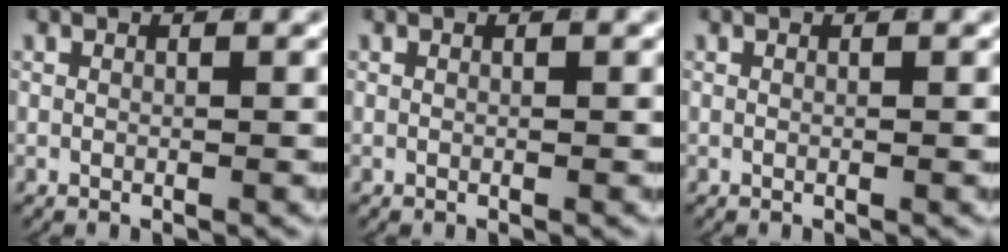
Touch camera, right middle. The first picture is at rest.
{"total": 0.0}
{"total": 0.0}